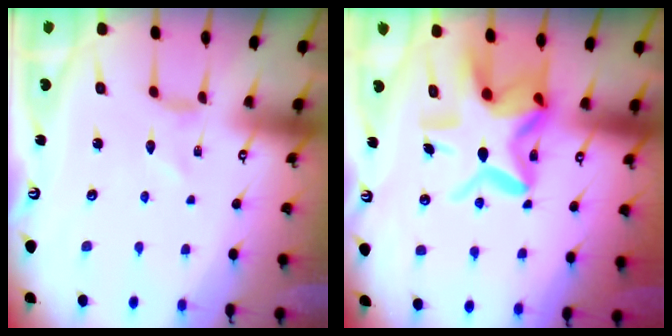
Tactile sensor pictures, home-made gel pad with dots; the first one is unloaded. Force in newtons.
{"total": 16.0, "press": 15.8, "slide": 2.2}